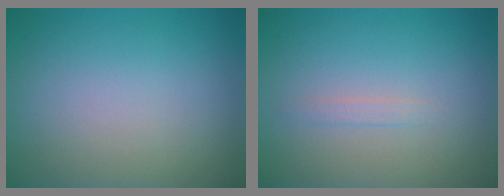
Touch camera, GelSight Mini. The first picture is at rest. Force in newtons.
{"total": 0.7, "press": 0.7, "slide": 0.0}